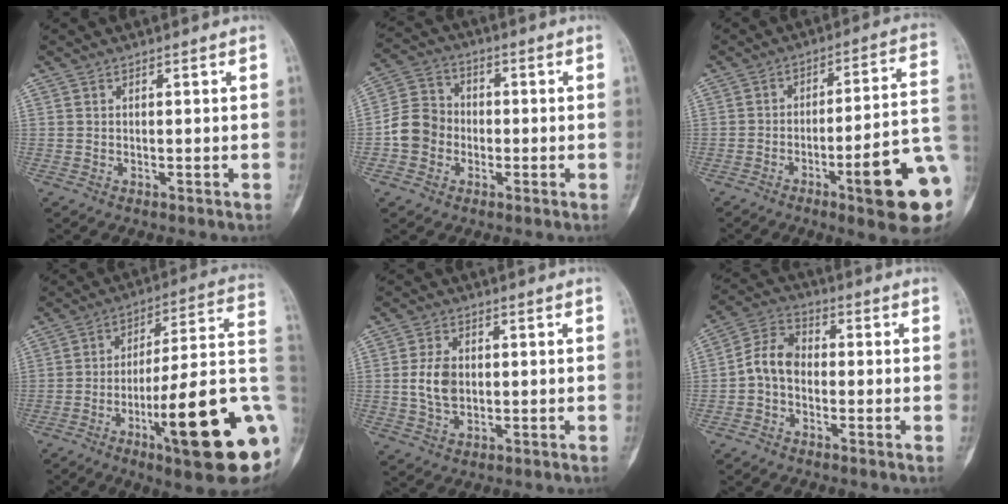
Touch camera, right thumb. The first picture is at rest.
{"total": 8.1, "force": [-1.8, 7.1, 3.3], "torque": [-0.043, 0.029, -0.045]}
{"total": 17.7, "force": [-5.9, 2.8, 16.5], "torque": [-0.177, 0.030, -0.077]}
{"total": 25.8, "force": [-7.8, 5.0, 24.1], "torque": [-0.291, 0.019, -0.108]}
{"total": 6.0, "force": [0.1, 4.1, 4.4], "torque": [-0.074, 0.001, 0.003]}
{"total": 7.1, "force": [-1.3, 5.1, 4.8], "torque": [-0.076, 0.027, -0.040]}